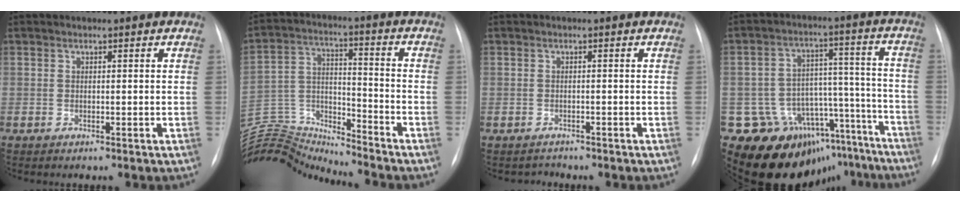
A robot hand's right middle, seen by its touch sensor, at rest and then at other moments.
{"total": 16.7, "force": [-16.6, 0.7, 1.4], "torque": [-0.045, 0.040, -0.297]}
{"total": 1.0, "force": [-0.9, 0.1, -0.5], "torque": [0.007, -0.006, -0.013]}
{"total": 19.8, "force": [-15.5, 10.9, 5.8], "torque": [-0.060, 0.087, -0.200]}